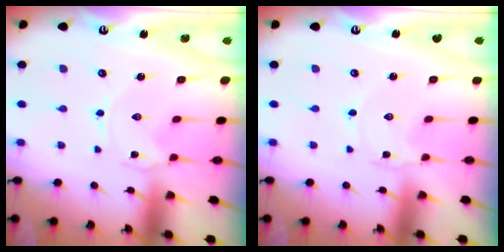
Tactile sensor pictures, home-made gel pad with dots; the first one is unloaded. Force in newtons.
{"total": 0.7, "press": 0.7, "slide": 0.1}